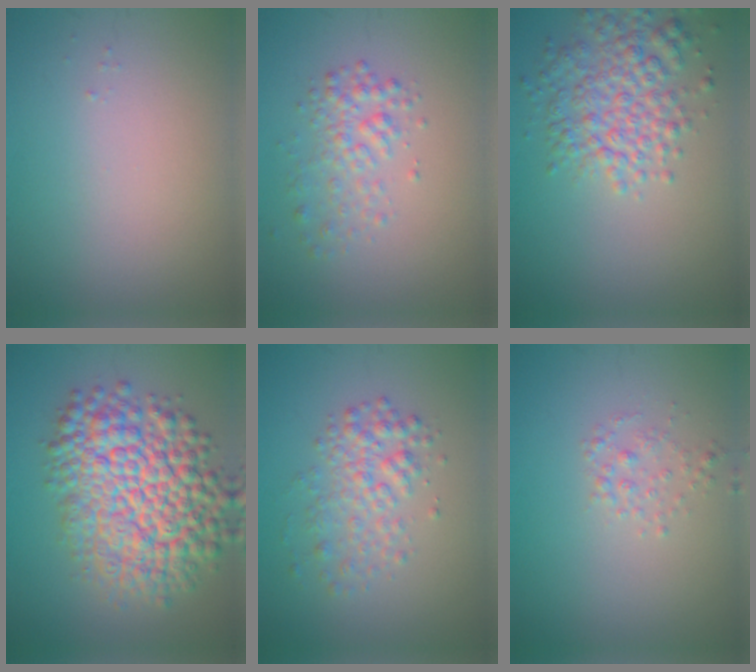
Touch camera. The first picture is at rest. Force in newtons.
{"total": 2.5, "press": 2.5, "slide": 0.1}
{"total": 5.2, "press": 5.2, "slide": 0.1}
{"total": 11.2, "press": 11.2, "slide": 0.3}
{"total": 3.2, "press": 3.2, "slide": 0.1}
{"total": 1.3, "press": 1.3, "slide": 0.0}